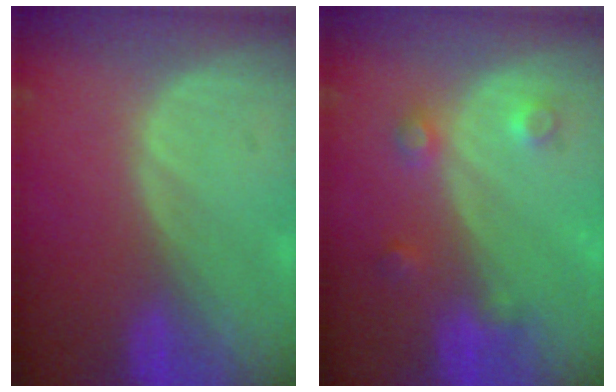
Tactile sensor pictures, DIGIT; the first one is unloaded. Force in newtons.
{"total": 3.6, "press": 3.3, "slide": 1.6}